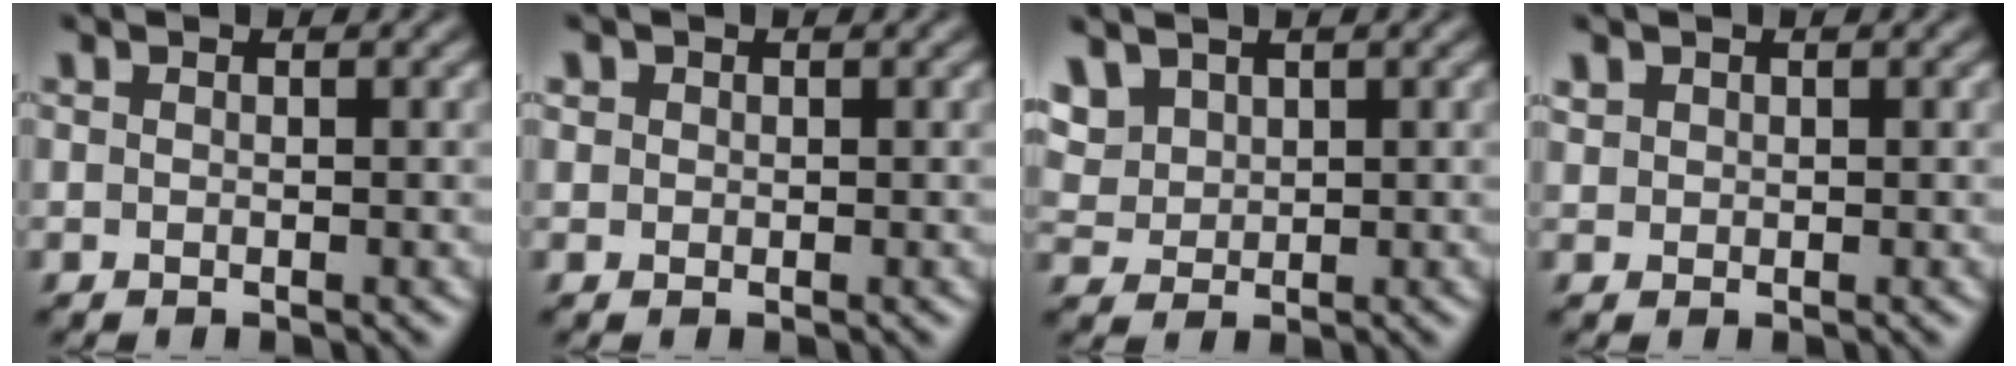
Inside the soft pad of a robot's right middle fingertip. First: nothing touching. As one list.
[{"total": 0.7, "force": [0.3, 0.6, 0.0], "torque": [0.001, -0.002, 0.007]}, {"total": 3.4, "force": [2.3, 2.2, 1.3], "torque": [-0.038, 0.000, 0.054]}, {"total": 0.9, "force": [0.6, 0.6, 0.0], "torque": [-0.004, -0.001, 0.017]}]